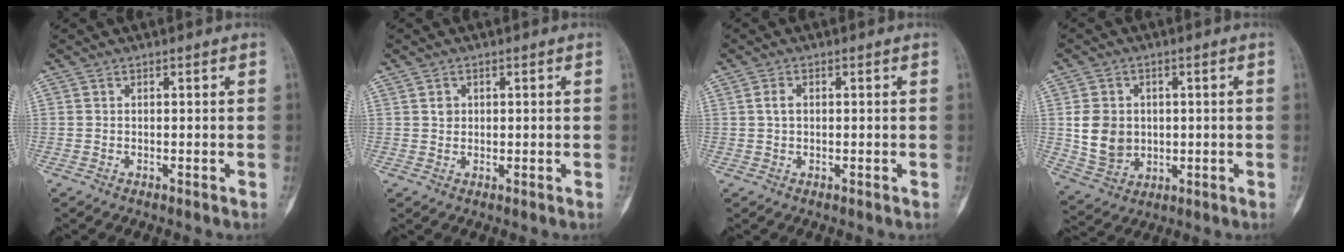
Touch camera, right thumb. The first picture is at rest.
{"total": 1.5, "force": [0.4, 1.4, 0.6], "torque": [-0.001, 0.001, 0.004]}
{"total": 2.0, "force": [0.3, 1.3, 1.5], "torque": [-0.032, 0.004, 0.006]}
{"total": 9.0, "force": [0.4, 7.5, 5.0], "torque": [-0.070, -0.006, 0.020]}